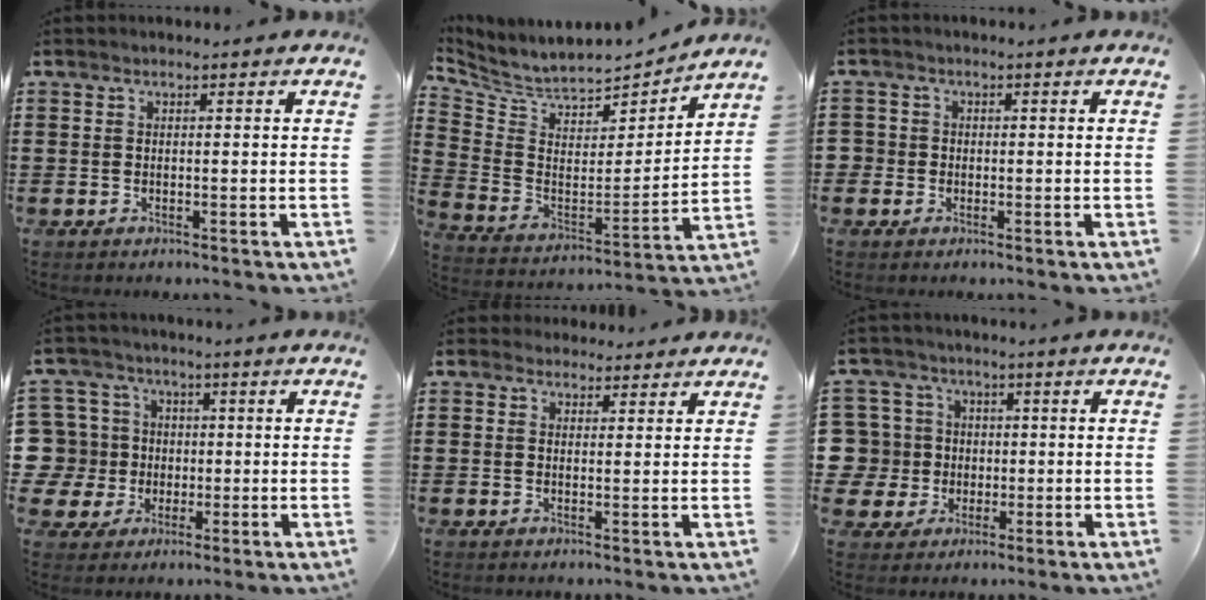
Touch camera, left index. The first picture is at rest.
{"total": 5.4, "force": [5.1, 1.6, 0.8], "torque": [-0.051, -0.045, 0.084]}
{"total": 1.5, "force": [-0.3, 1.5, 0.1], "torque": [-0.009, 0.004, -0.009]}
{"total": 8.4, "force": [0.2, 8.2, 1.9], "torque": [-0.097, 0.011, 0.004]}
{"total": 2.5, "force": [2.0, 1.4, -0.1], "torque": [0.002, 0.003, 0.037]}
{"total": 7.4, "force": [0.1, 7.2, 1.3], "torque": [-0.077, 0.010, 0.002]}